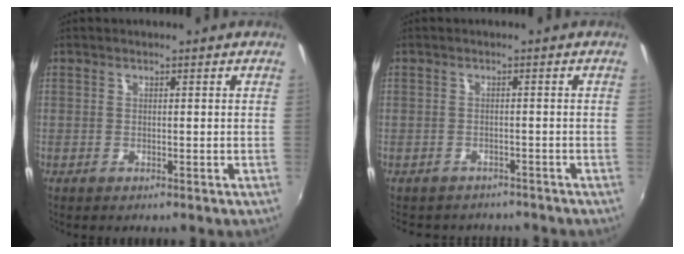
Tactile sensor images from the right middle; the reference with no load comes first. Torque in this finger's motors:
{"motor_torque": [1.05, -1.09, 0.04, -0.01]}